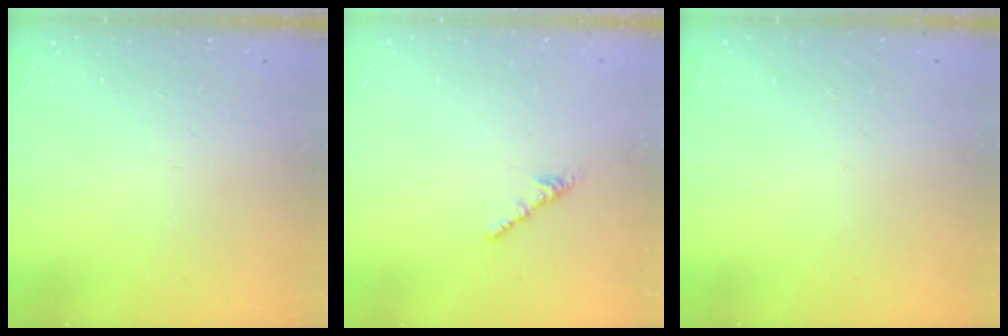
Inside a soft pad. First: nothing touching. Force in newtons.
{"total": 2.1, "press": 2.0, "slide": 0.7}
{"total": 0.0}